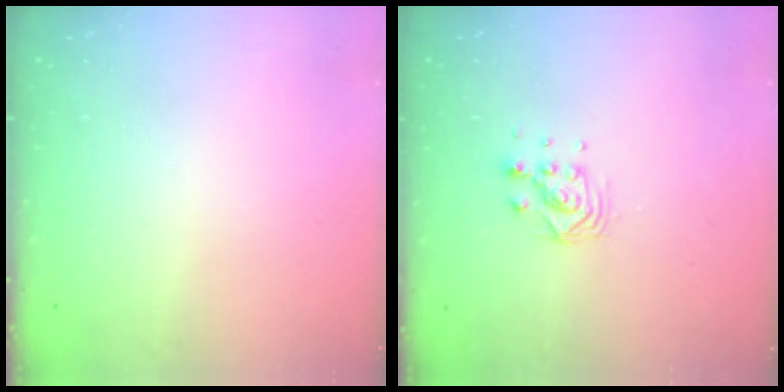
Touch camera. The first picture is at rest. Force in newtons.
{"total": 6.8, "press": 6.8, "slide": 0.4}